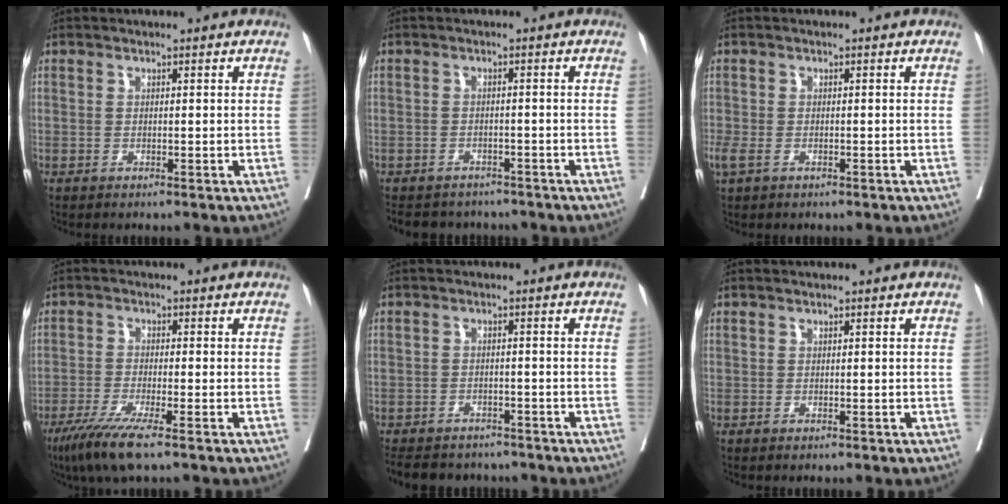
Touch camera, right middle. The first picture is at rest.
{"total": 7.7, "force": [-7.0, 3.1, 1.2], "torque": [-0.019, 0.001, -0.089]}
{"total": 2.1, "force": [-0.8, 1.2, 1.5], "torque": [-0.046, -0.006, -0.012]}
{"total": 7.0, "force": [-4.7, 0.1, 5.2], "torque": [-0.093, -0.019, -0.085]}
{"total": 10.7, "force": [-9.3, 4.4, 3.0], "torque": [-0.060, -0.001, -0.120]}
{"total": 0.0}